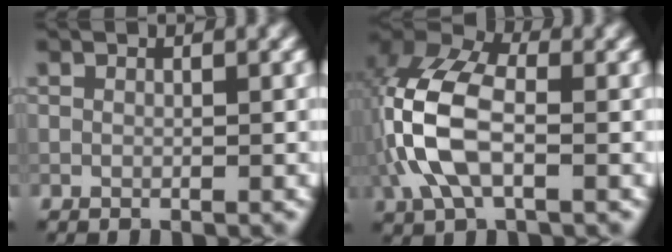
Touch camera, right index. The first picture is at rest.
{"total": 8.9, "force": [-0.8, 4.9, 7.4], "torque": [-0.177, 0.018, -0.028]}